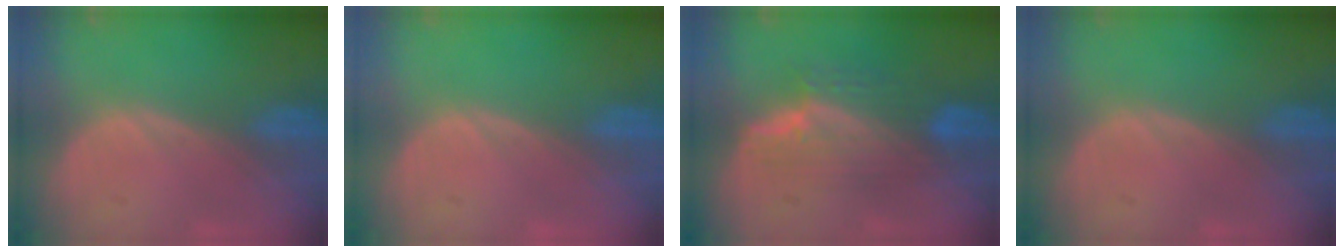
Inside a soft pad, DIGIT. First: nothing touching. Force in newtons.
{"total": 0.0}
{"total": 7.5, "press": 6.9, "slide": 3.0}
{"total": 0.0}